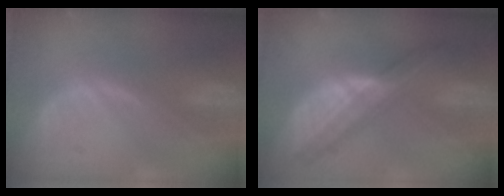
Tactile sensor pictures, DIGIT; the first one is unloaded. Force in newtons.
{"total": 8.1, "press": 6.9, "slide": 4.4}